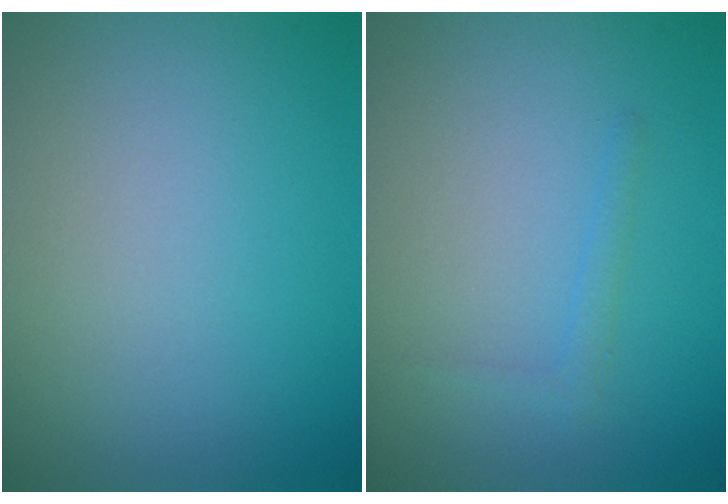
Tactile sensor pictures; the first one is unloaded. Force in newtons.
{"total": 0.8, "press": 0.8, "slide": 0.1}